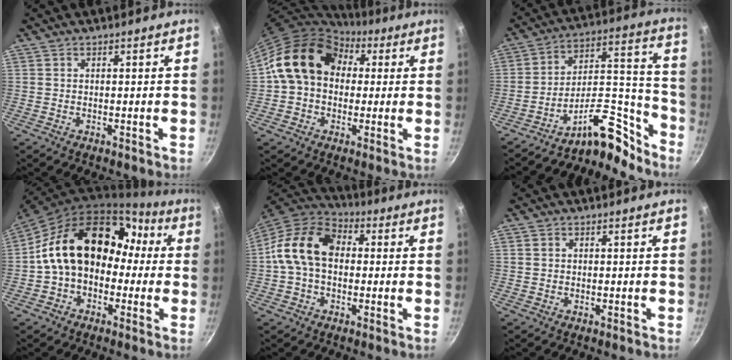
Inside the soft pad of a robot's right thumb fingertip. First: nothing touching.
{"total": 15.8, "force": [3.2, 12.3, 9.5], "torque": [-0.134, 0.033, 0.040]}
{"total": 15.1, "force": [-11.5, 6.3, 7.6], "torque": [-0.075, 0.135, -0.185]}
{"total": 19.4, "force": [0.8, 14.3, 13.1], "torque": [-0.186, 0.071, 0.007]}
{"total": 13.7, "force": [0.8, 9.8, 9.5], "torque": [-0.145, 0.029, -0.007]}
{"total": 1.0, "force": [0.3, 0.9, 0.4], "torque": [-0.005, 0.002, 0.004]}